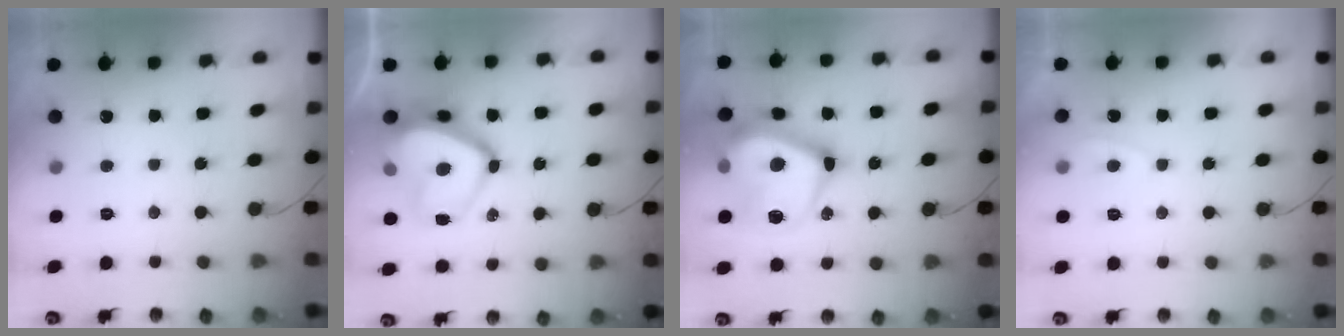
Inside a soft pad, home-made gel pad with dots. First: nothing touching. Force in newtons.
{"total": 16.2, "press": 16.1, "slide": 1.9}
{"total": 24.3, "press": 24.3, "slide": 1.5}
{"total": 2.3, "press": 2.3, "slide": 0.2}